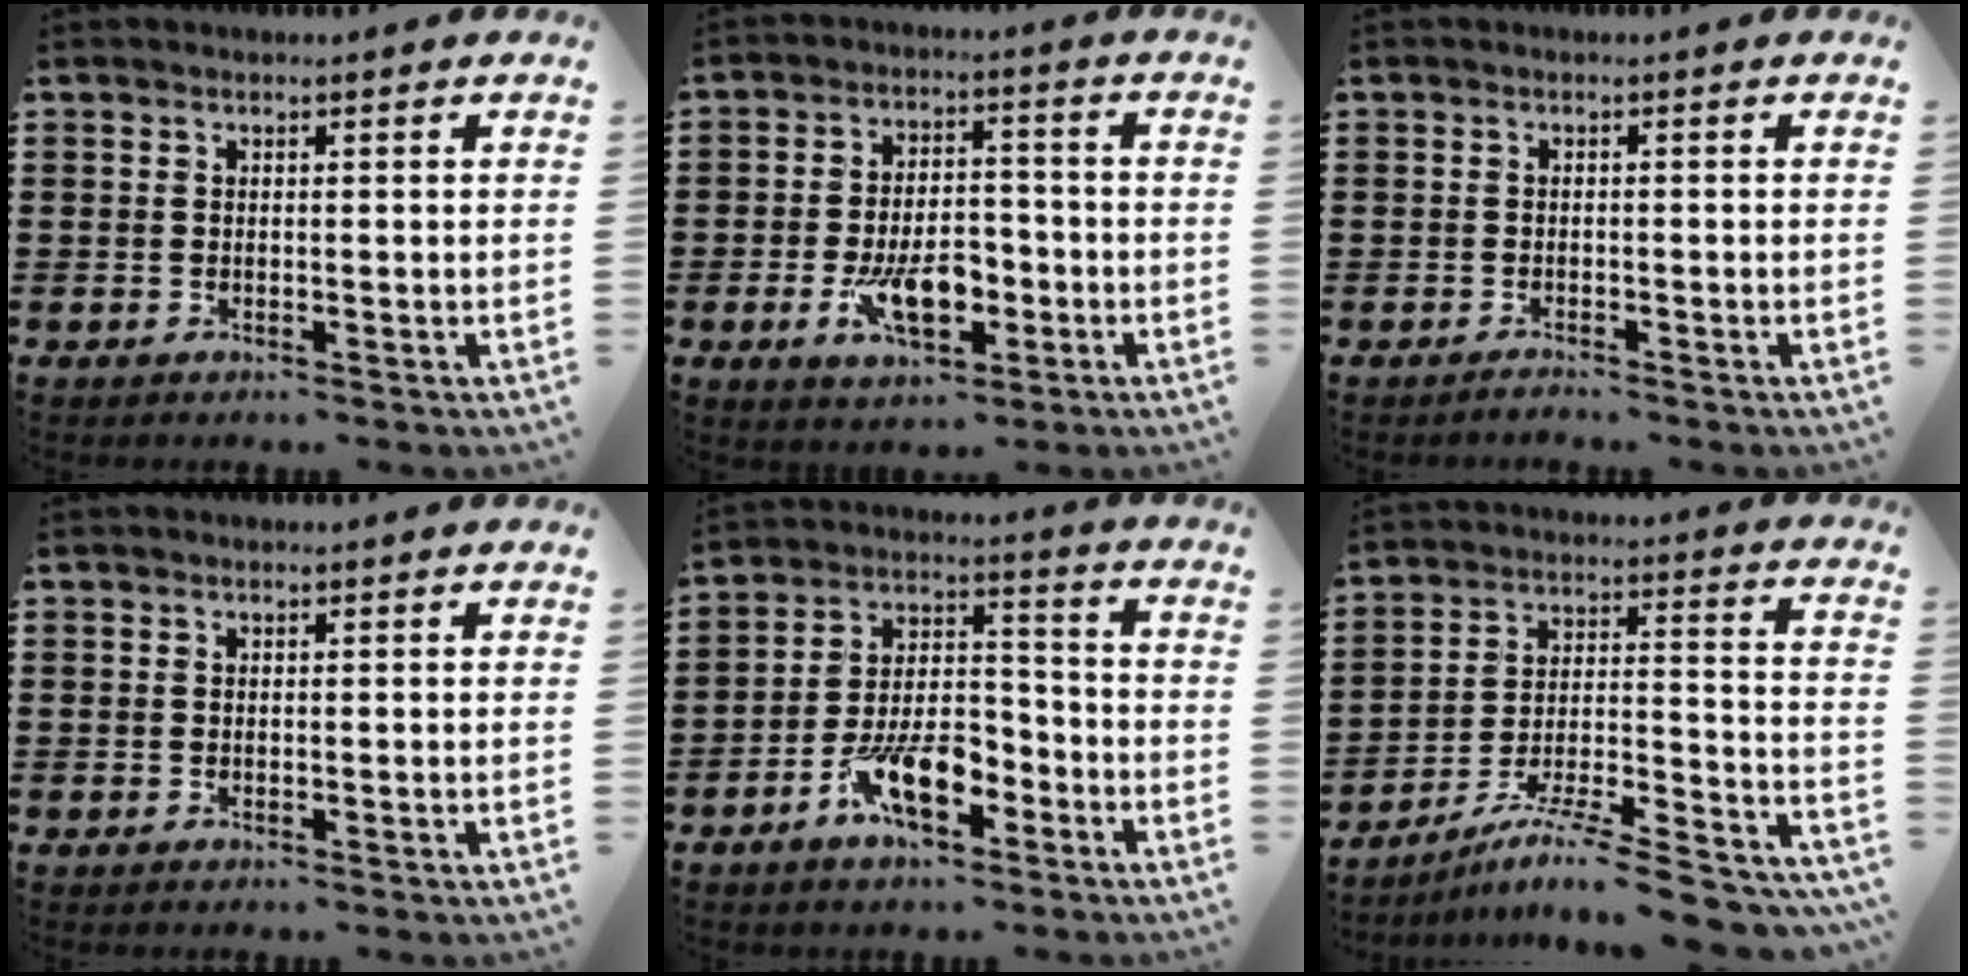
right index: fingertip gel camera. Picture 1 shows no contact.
{"total": 9.0, "force": [-3.3, 4.4, 7.1], "torque": [-0.117, -0.001, -0.056]}
{"total": 0.9, "force": [-0.9, -0.1, 0.0], "torque": [-0.002, 0.000, -0.018]}
{"total": 0.0}
{"total": 10.1, "force": [-5.5, 4.4, 7.2], "torque": [-0.144, 0.011, -0.097]}
{"total": 10.4, "force": [-8.6, 0.3, 5.8], "torque": [-0.082, 0.011, -0.168]}